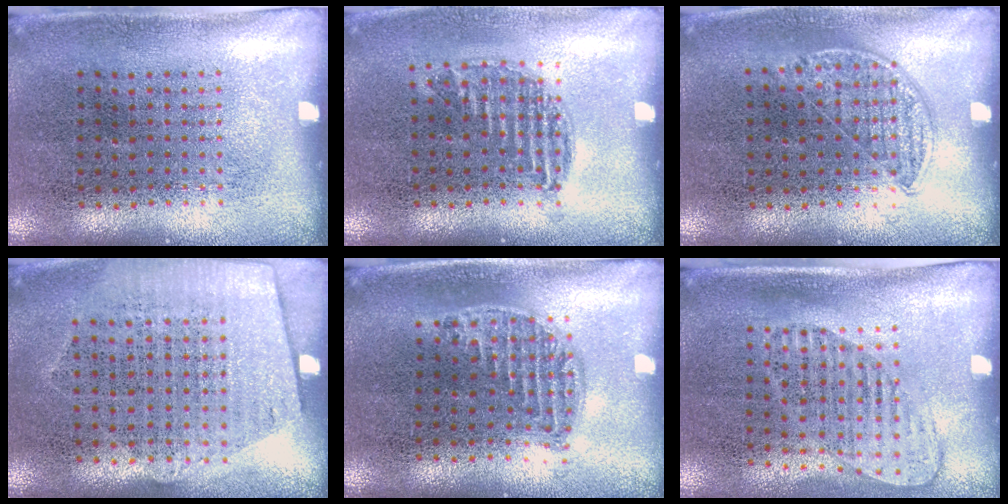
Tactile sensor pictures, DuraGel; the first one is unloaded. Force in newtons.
{"total": 1.0, "press": 0.8, "slide": 0.5}
{"total": 0.8, "press": 0.6, "slide": 0.4}
{"total": 1.2, "press": 1.1, "slide": 0.6}
{"total": 1.2, "press": 1.1, "slide": 0.5}
{"total": 1.4, "press": 1.2, "slide": 0.8}